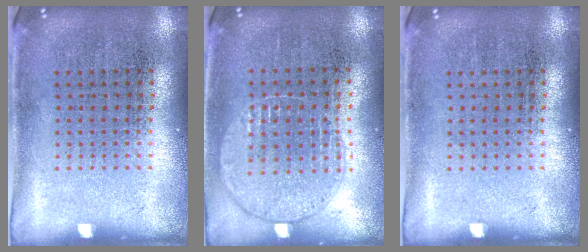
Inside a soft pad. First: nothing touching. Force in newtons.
{"total": 1.0, "press": 1.0, "slide": 0.3}
{"total": 0.0}